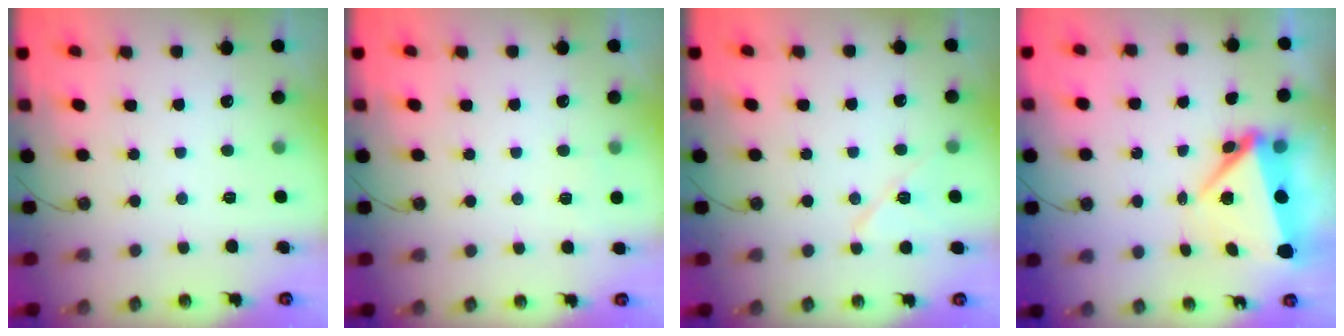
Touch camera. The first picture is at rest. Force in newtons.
{"total": 2.8, "press": 2.3, "slide": 1.5}
{"total": 8.9, "press": 8.9, "slide": 1.1}
{"total": 6.8, "press": 6.7, "slide": 0.9}